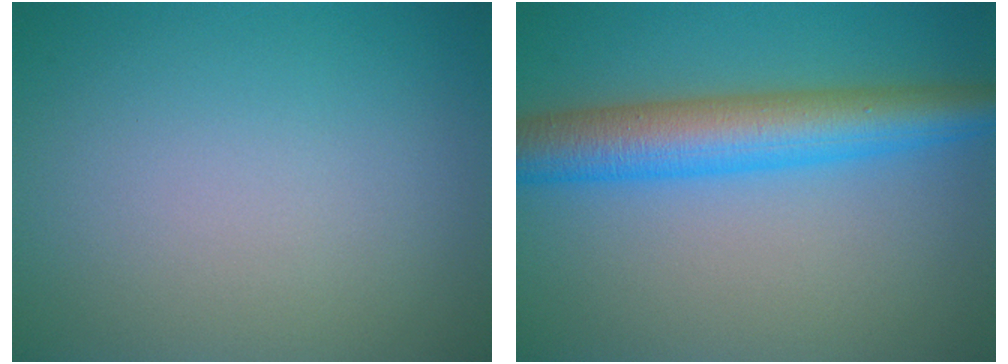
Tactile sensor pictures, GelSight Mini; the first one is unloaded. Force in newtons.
{"total": 7.1, "press": 7.1, "slide": 0.1}